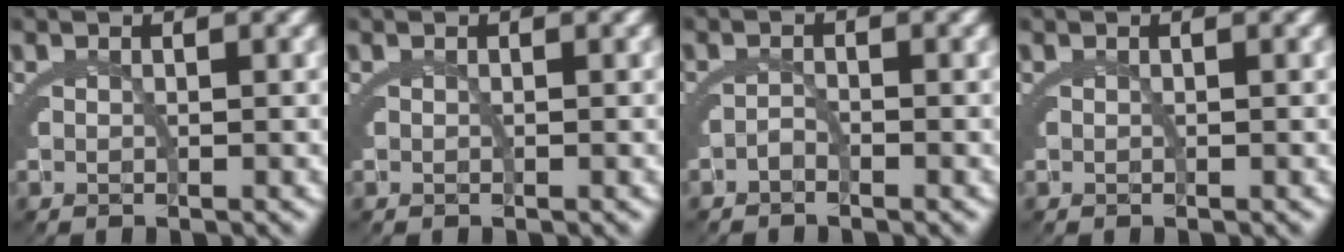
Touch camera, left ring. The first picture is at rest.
{"total": 0.0}
{"total": 0.7, "force": [-0.6, 0.0, 0.2], "torque": [-0.013, -0.007, -0.011]}
{"total": 0.0}